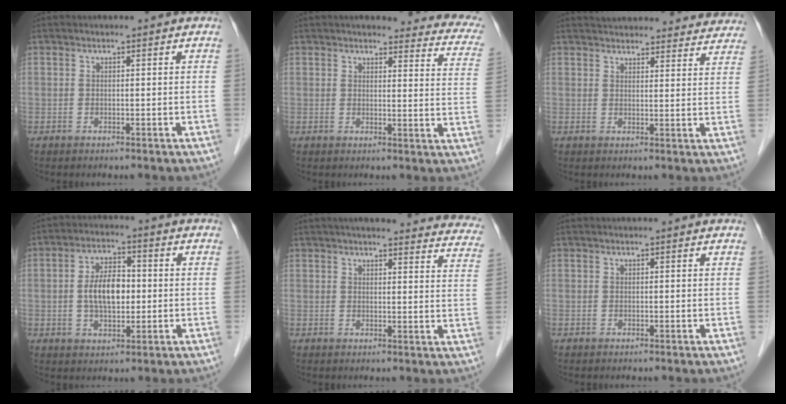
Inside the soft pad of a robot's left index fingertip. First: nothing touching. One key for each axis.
{"total": 17.8, "fx": 16.1, "fy": 3.9, "fz": 6.5, "tx": -0.041, "ty": -0.035, "tz": 0.153}
{"total": 23.2, "fx": 21.8, "fy": 5.3, "fz": 6.0, "tx": -0.084, "ty": -0.010, "tz": 0.259}
{"total": 7.2, "fx": -0.4, "fy": 3.6, "fz": 6.2, "tx": -0.123, "ty": 0.006, "tz": -0.007}
{"total": 24.9, "fx": 23.1, "fy": 3.9, "fz": 8.5, "tx": -0.100, "ty": -0.046, "tz": 0.250}
{"total": 0.8, "fx": 0.8, "fy": 0.0, "fz": 0.3, "tx": -0.009, "ty": 0.008, "tz": 0.007}